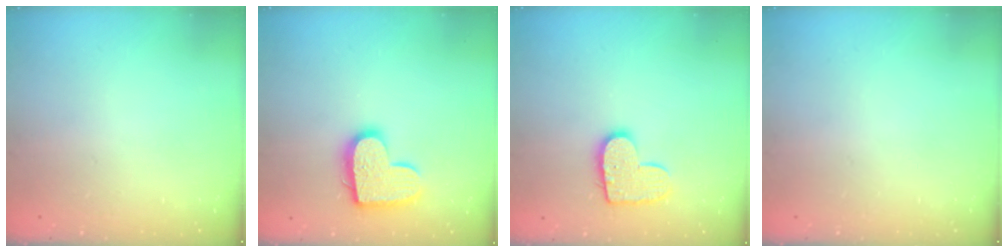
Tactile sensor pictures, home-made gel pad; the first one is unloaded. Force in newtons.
{"total": 14.6, "press": 14.6, "slide": 0.9}
{"total": 11.2, "press": 11.2, "slide": 0.7}
{"total": 0.0}